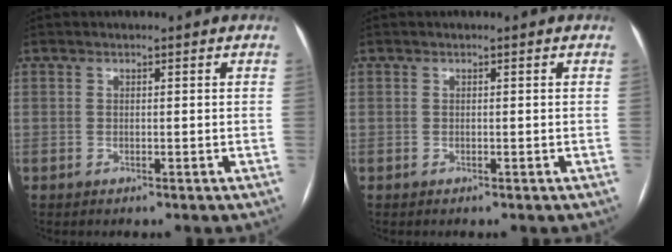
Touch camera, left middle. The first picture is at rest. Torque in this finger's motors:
{"motor_torque": [0.04, 0.04, 0.02, 0.00]}